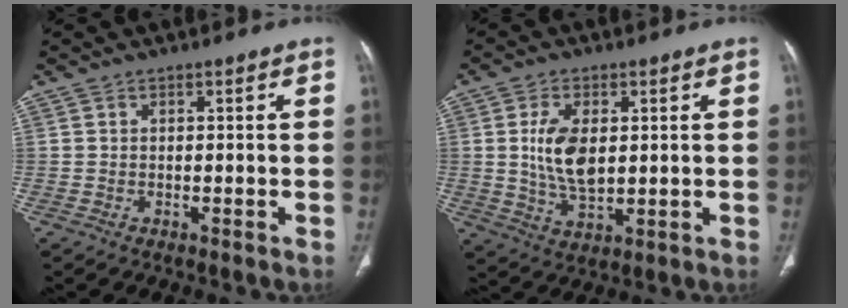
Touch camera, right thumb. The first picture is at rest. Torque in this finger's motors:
{"motor_torque": [0.94, 1.30, 1.31, -0.65, 0.10]}